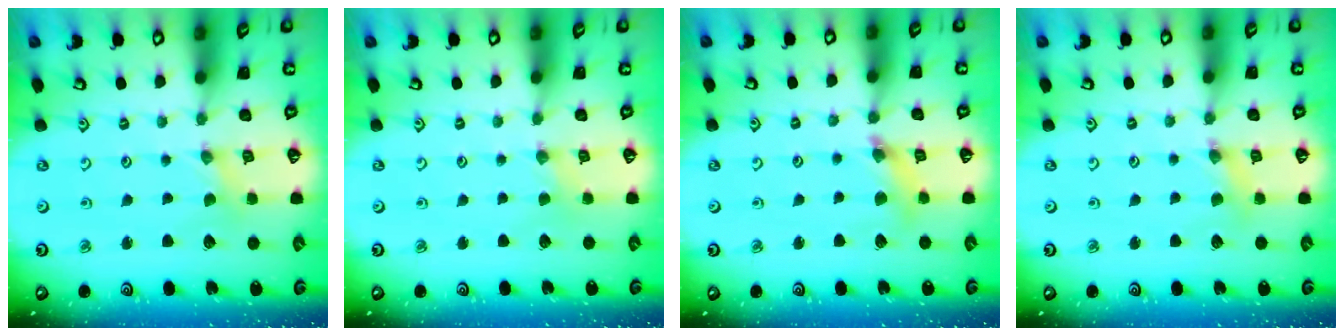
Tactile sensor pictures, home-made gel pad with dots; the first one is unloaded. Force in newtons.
{"total": 1.8, "press": 1.8, "slide": 0.3}
{"total": 7.6, "press": 7.6, "slide": 0.9}
{"total": 2.7, "press": 2.7, "slide": 0.2}